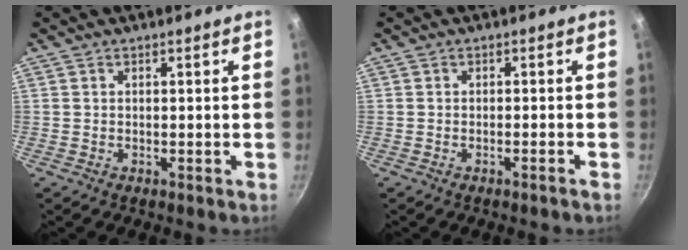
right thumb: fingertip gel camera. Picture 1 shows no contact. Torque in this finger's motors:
{"motor_torque": [-0.11, 0.03, -0.14, -0.10, -0.03]}